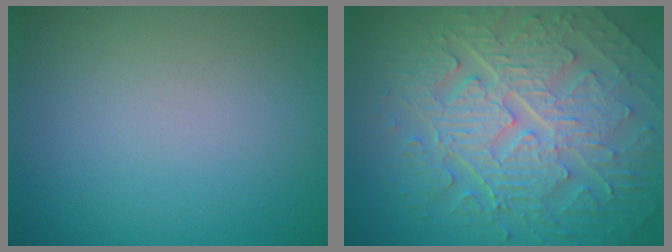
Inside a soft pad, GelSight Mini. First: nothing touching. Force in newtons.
{"total": 10.0, "press": 6.8, "slide": 7.3}